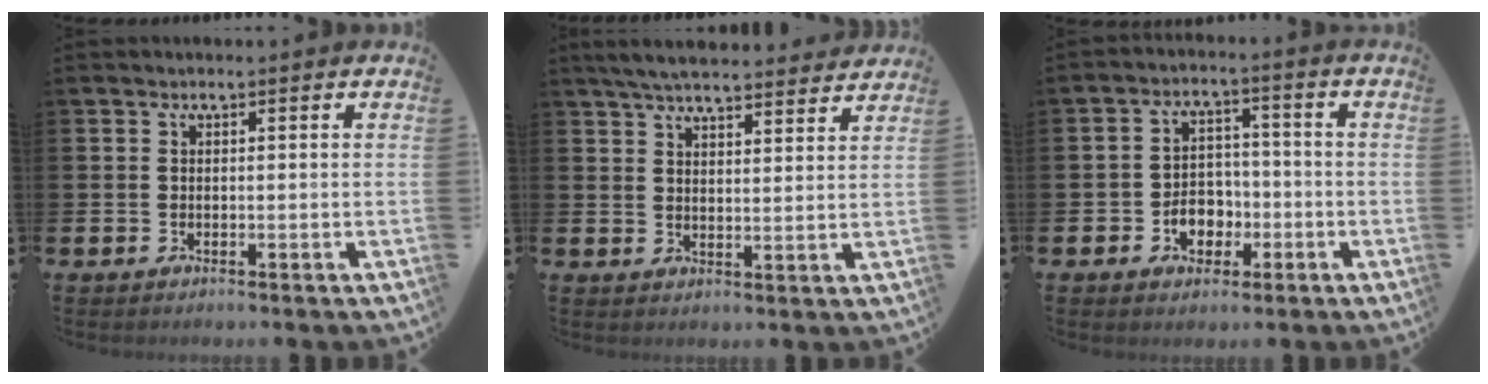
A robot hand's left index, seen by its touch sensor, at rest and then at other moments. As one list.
[{"total": 5.8, "force": [5.6, 0.7, 1.3], "torque": [-0.042, -0.027, 0.102]}, {"total": 4.6, "force": [-1.8, 3.7, 2.1], "torque": [-0.038, 0.004, -0.040]}]